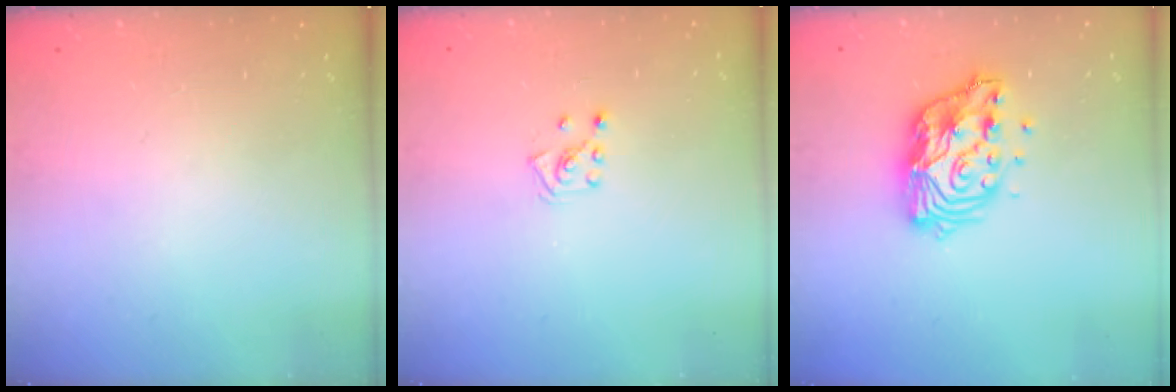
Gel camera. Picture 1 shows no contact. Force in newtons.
{"total": 3.8, "press": 3.8, "slide": 0.4}
{"total": 12.4, "press": 12.3, "slide": 1.1}